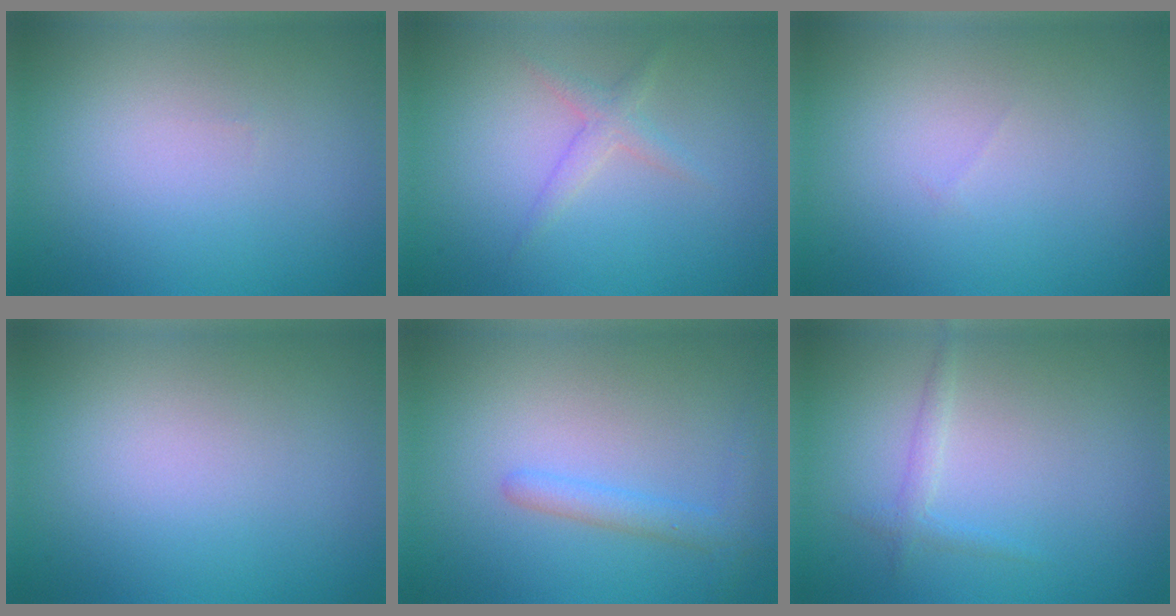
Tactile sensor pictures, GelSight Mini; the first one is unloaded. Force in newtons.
{"total": 1.5, "press": 1.5, "slide": 0.1}
{"total": 0.0}
{"total": 0.0}
{"total": 2.0, "press": 2.0, "slide": 0.2}
{"total": 1.2, "press": 1.2, "slide": 0.1}